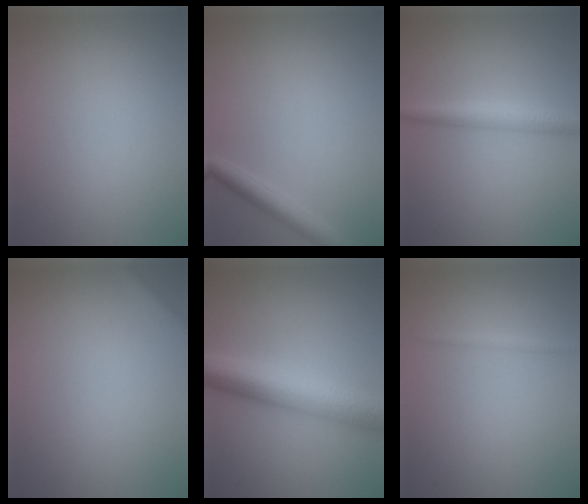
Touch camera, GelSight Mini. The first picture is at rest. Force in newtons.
{"total": 2.6, "press": 2.6, "slide": 0.2}
{"total": 2.8, "press": 2.8, "slide": 0.1}
{"total": 2.2, "press": 2.2, "slide": 0.2}
{"total": 8.1, "press": 8.1, "slide": 0.1}
{"total": 0.7, "press": 0.7, "slide": 0.1}